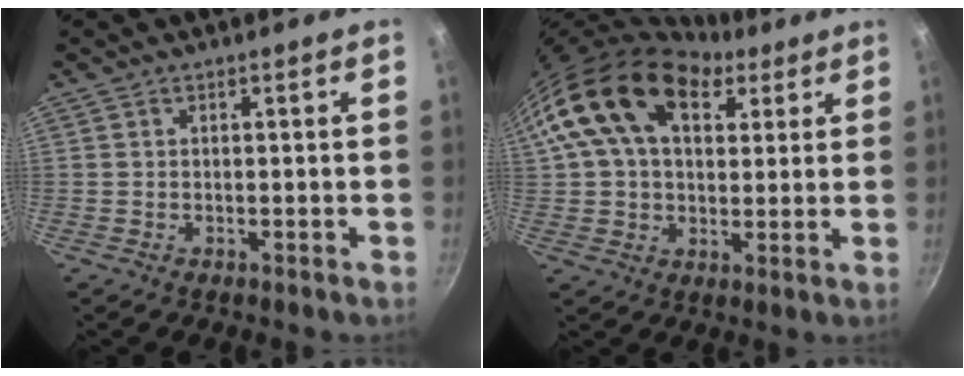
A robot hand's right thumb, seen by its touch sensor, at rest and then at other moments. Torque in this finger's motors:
{"motor_torque": [1.33, 3.67, 1.17, -0.90, 0.60]}